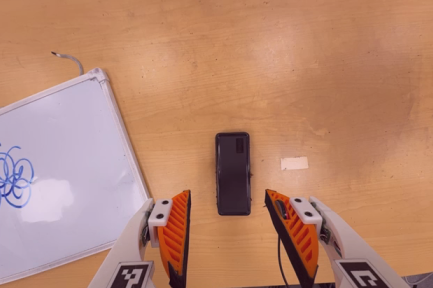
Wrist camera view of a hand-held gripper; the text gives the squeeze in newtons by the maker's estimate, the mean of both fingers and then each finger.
{"total": 0.0}